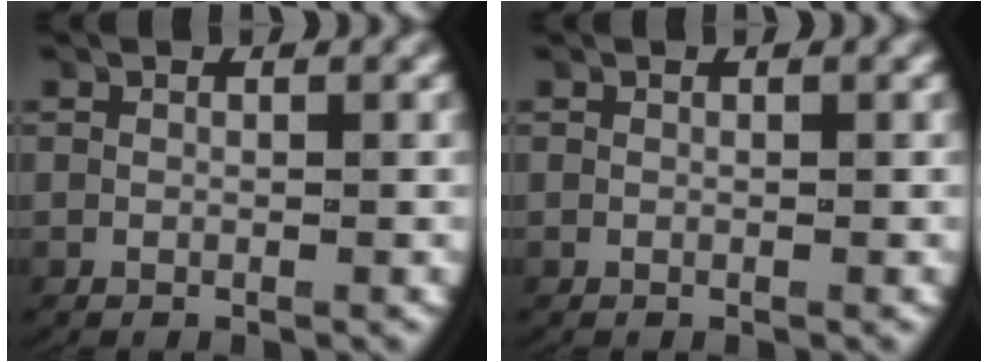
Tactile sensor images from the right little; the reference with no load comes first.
{"total": 0.0}